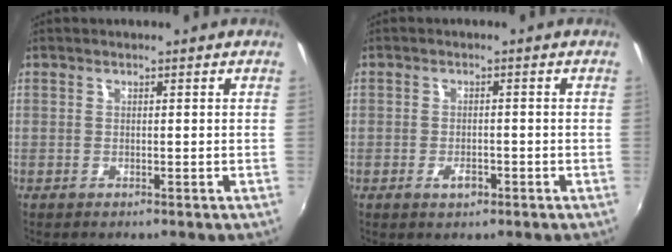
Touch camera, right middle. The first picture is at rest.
{"total": 2.4, "force": [-1.3, 1.5, 1.4], "torque": [-0.026, -0.001, -0.021]}